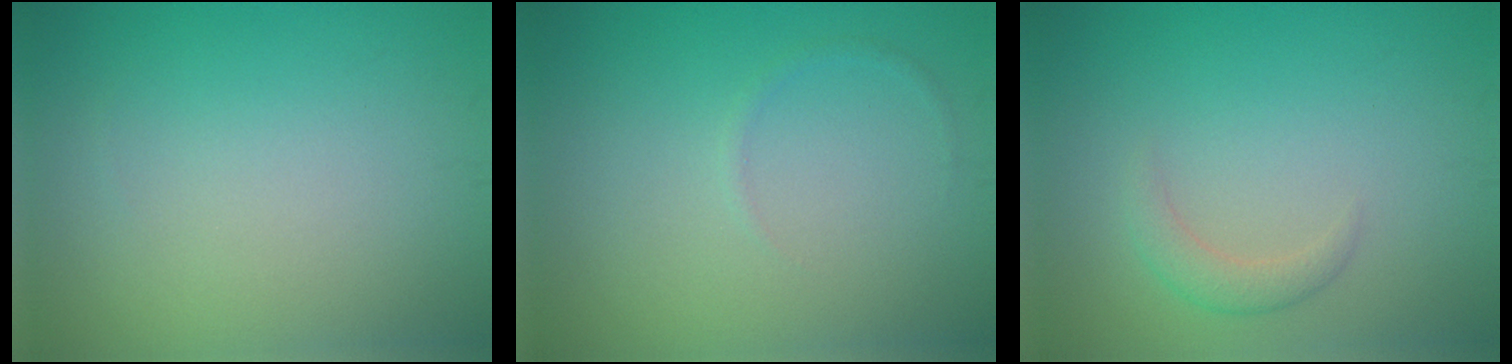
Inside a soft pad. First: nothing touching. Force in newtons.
{"total": 0.5, "press": 0.5, "slide": 0.0}
{"total": 1.6, "press": 1.6, "slide": 0.1}